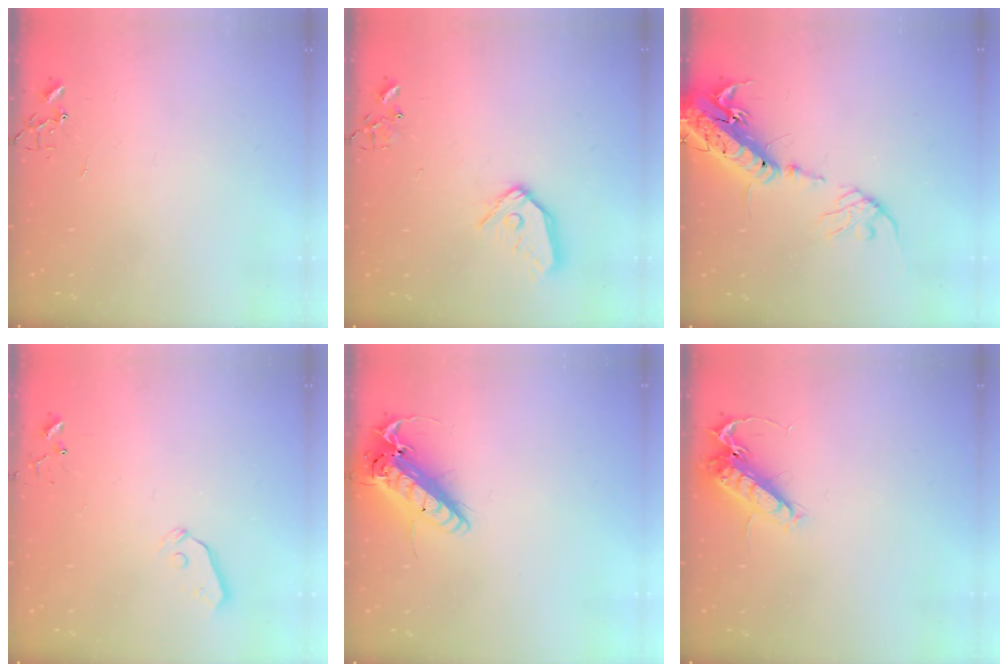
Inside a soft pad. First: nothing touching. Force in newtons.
{"total": 12.5, "press": 12.4, "slide": 1.6}
{"total": 19.6, "press": 19.1, "slide": 4.3}
{"total": 3.4, "press": 3.4, "slide": 0.4}
{"total": 18.3, "press": 18.0, "slide": 3.3}
{"total": 13.8, "press": 13.8, "slide": 1.2}